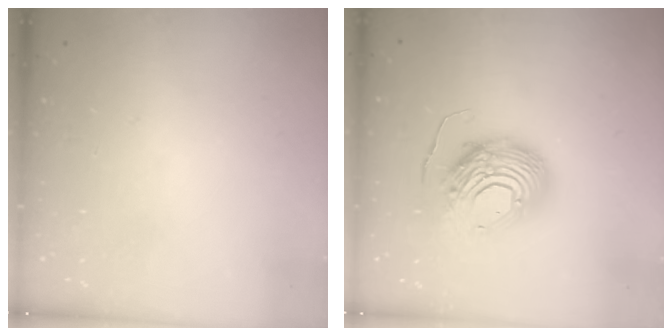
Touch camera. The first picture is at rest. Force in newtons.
{"total": 14.3, "press": 14.3, "slide": 1.4}